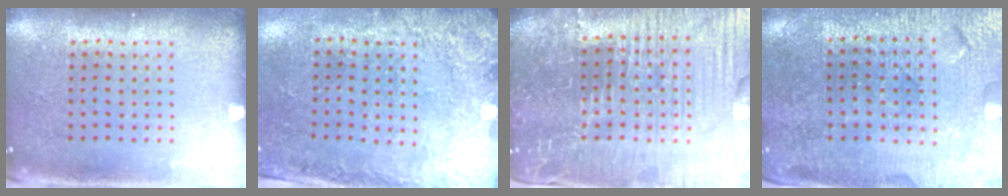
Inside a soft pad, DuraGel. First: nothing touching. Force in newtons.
{"total": 2.7, "press": 2.1, "slide": 1.6}
{"total": 6.5, "press": 5.9, "slide": 2.9}
{"total": 3.1, "press": 3.1, "slide": 0.0}